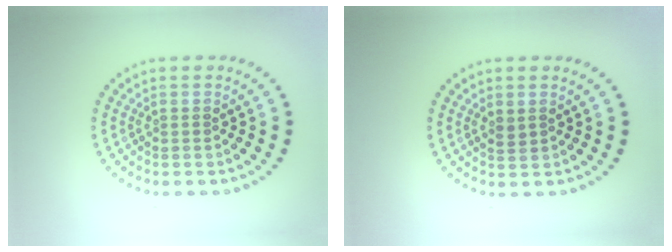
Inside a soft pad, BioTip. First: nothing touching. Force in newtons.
{"total": 0.9, "press": 0.8, "slide": 0.3}